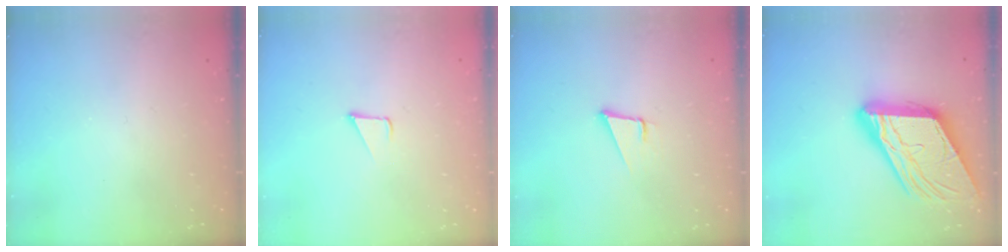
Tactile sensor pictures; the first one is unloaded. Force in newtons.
{"total": 1.7, "press": 1.7, "slide": 0.1}
{"total": 3.6, "press": 2.7, "slide": 2.4}
{"total": 20.7, "press": 20.6, "slide": 2.1}